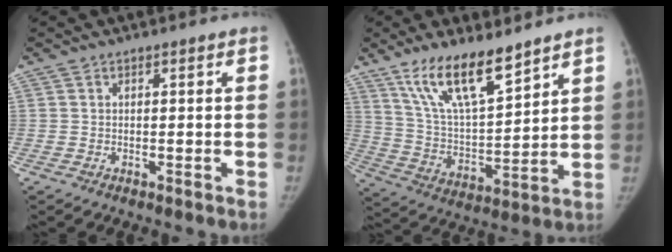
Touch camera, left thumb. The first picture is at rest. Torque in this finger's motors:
{"motor_torque": [0.18, 0.12, 1.43, -1.34, 0.12]}